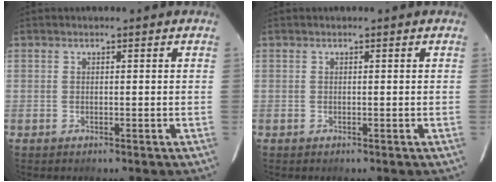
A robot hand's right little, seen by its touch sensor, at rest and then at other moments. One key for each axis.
{"total": 0.0}